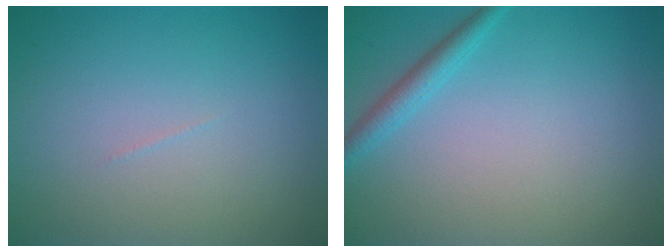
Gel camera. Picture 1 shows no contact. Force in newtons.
{"total": 1.8, "press": 1.8, "slide": 0.0}